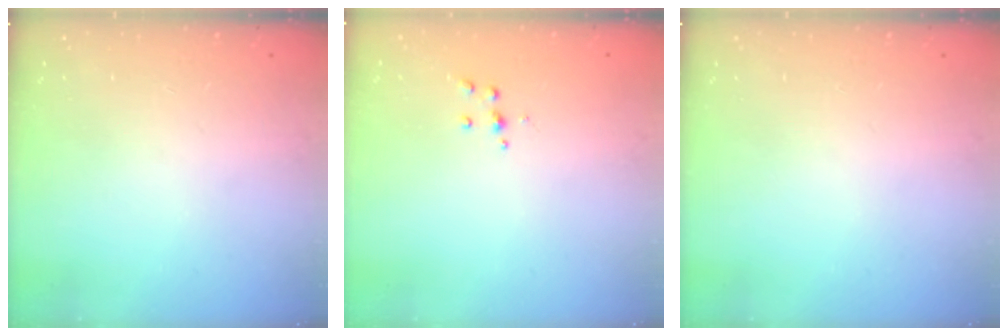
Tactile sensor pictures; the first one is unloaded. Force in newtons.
{"total": 3.5, "press": 3.5, "slide": 0.3}
{"total": 0.0}